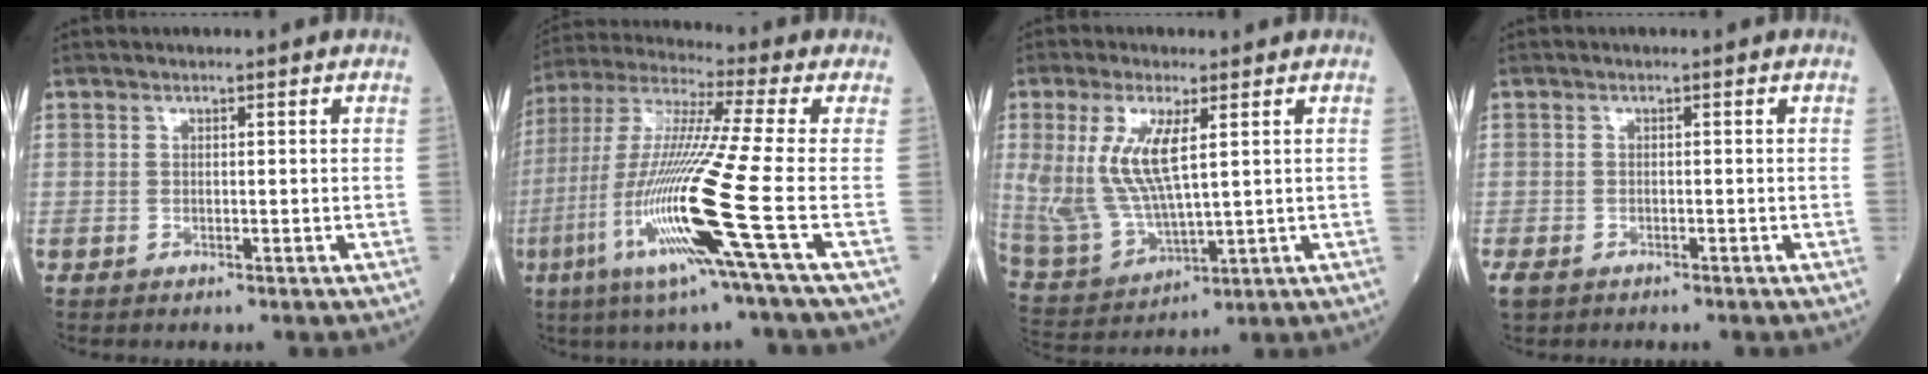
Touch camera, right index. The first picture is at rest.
{"total": 18.3, "force": [-6.0, -2.3, 17.1], "torque": [-0.366, -0.031, -0.129]}
{"total": 11.2, "force": [2.9, 2.9, 10.4], "torque": [-0.243, -0.007, 0.069]}
{"total": 2.6, "force": [-2.0, 1.3, 1.2], "torque": [-0.031, -0.006, -0.030]}